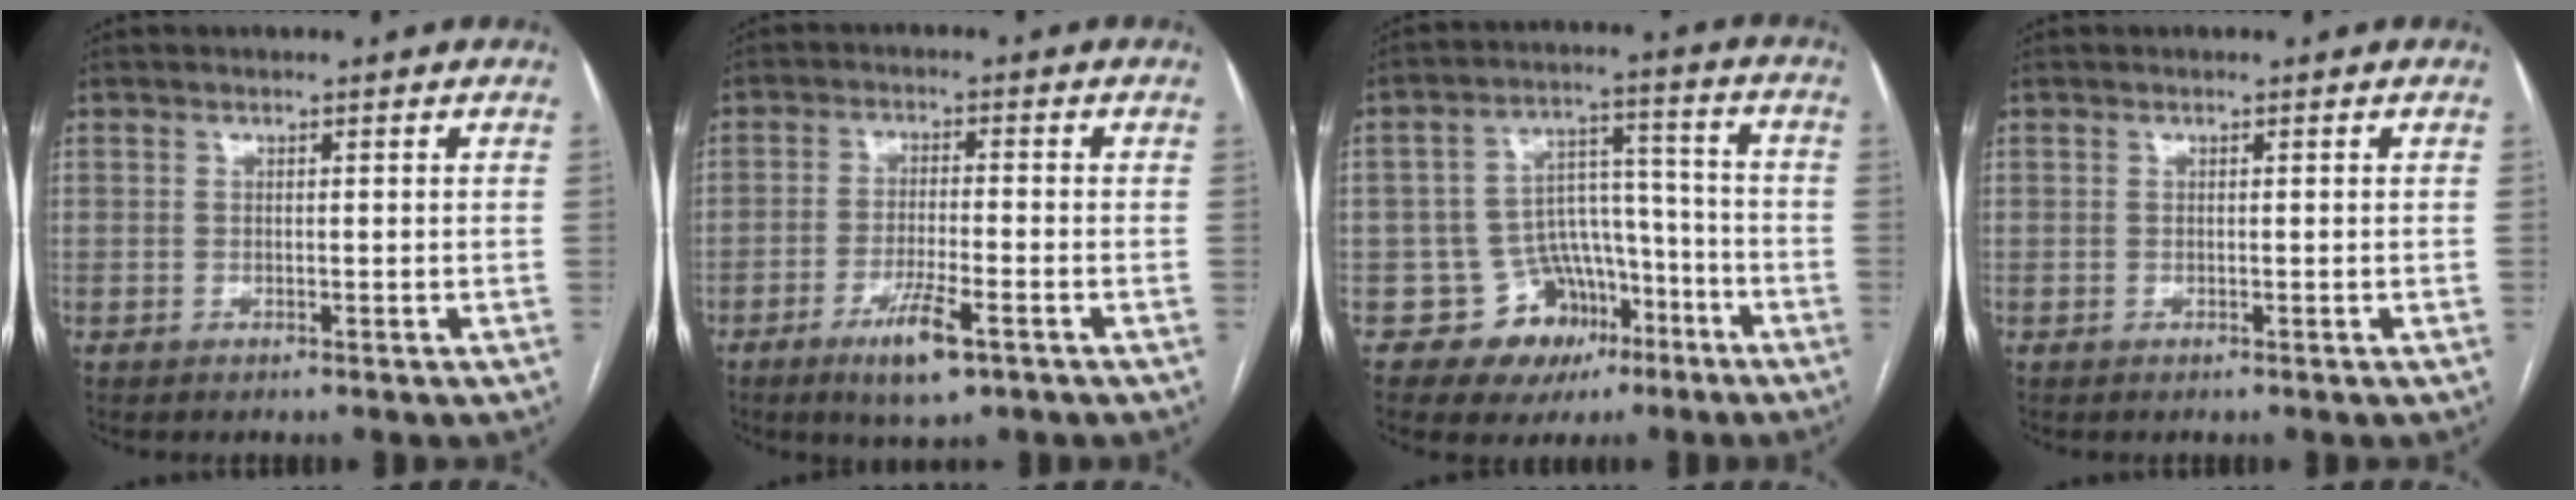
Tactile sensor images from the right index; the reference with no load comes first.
{"total": 7.1, "force": [-4.0, 1.1, 5.8], "torque": [-0.110, -0.012, -0.063]}
{"total": 10.3, "force": [-5.5, 8.3, 2.6], "torque": [-0.020, 0.056, -0.075]}
{"total": 0.0}